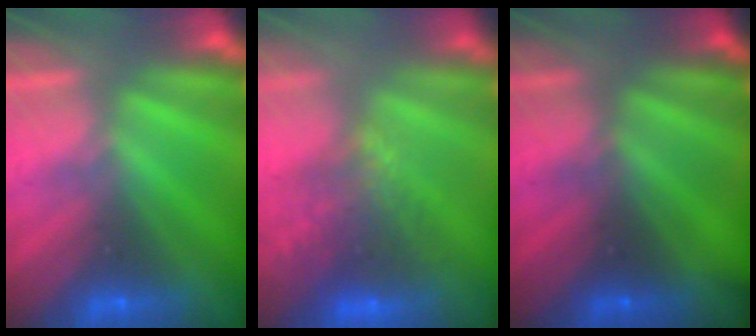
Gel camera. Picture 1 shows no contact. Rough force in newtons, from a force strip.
{"total": 7.7}
{"total": 2.1}